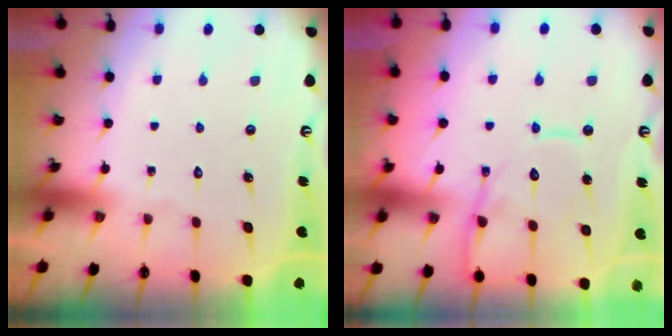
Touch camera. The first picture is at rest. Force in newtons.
{"total": 14.1, "press": 14.0, "slide": 1.2}